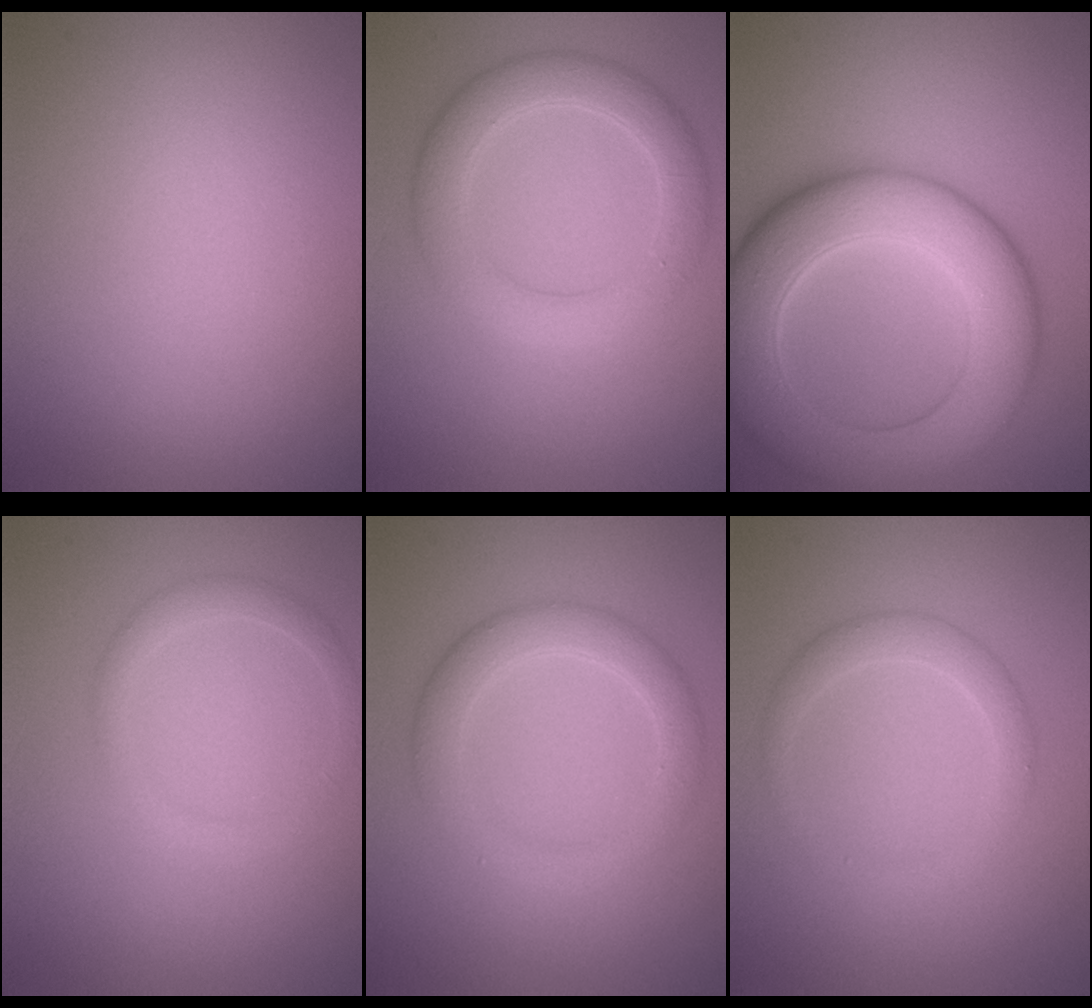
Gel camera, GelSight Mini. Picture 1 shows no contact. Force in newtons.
{"total": 4.4, "press": 4.4, "slide": 0.1}
{"total": 10.5, "press": 10.5, "slide": 0.2}
{"total": 1.5, "press": 1.5, "slide": 0.1}
{"total": 3.6, "press": 3.5, "slide": 0.2}
{"total": 1.5, "press": 1.5, "slide": 0.0}